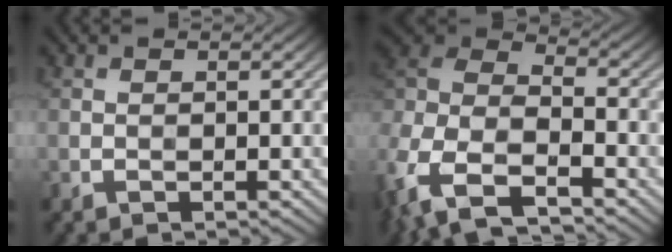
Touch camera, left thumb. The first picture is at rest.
{"total": 13.7, "force": [-7.1, 7.6, 8.9], "torque": [-0.239, -0.017, -0.132]}